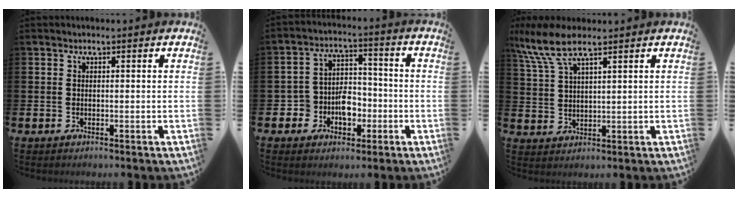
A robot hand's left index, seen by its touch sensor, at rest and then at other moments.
{"total": 5.6, "force": [-2.1, 4.6, 2.5], "torque": [-0.051, 0.012, -0.041]}
{"total": 7.3, "force": [5.8, 1.7, 4.2], "torque": [-0.104, -0.007, 0.106]}